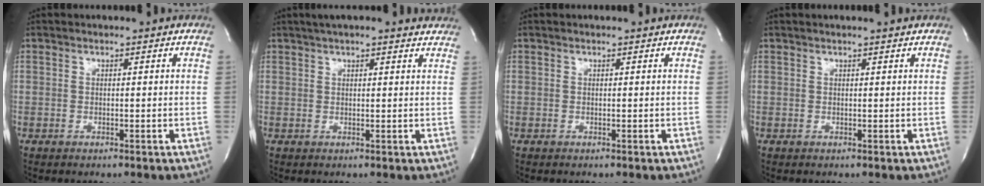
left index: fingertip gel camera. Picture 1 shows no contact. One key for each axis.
{"total": 10.2, "fx": 9.1, "fy": 1.7, "fz": 4.4, "tx": -0.057, "ty": 0.029, "tz": 0.105}
{"total": 0.0}
{"total": 1.7, "fx": 1.5, "fy": -0.3, "fz": 0.7, "tx": -0.012, "ty": 0.005, "tz": 0.021}